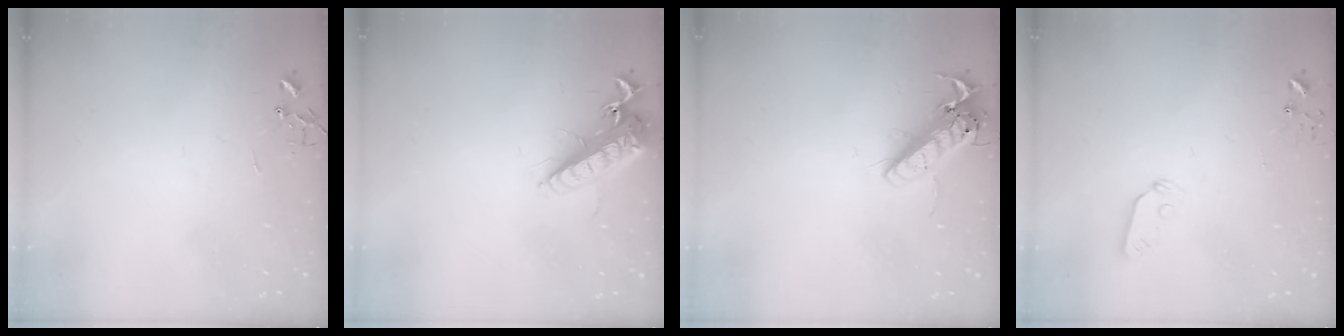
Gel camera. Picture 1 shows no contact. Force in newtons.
{"total": 14.6, "press": 14.4, "slide": 2.8}
{"total": 14.9, "press": 14.7, "slide": 2.8}
{"total": 4.6, "press": 4.6, "slide": 0.3}